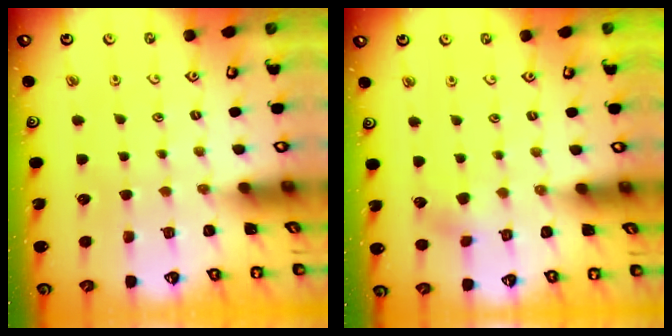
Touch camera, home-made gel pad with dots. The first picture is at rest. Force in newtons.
{"total": 3.1, "press": 3.1, "slide": 0.3}